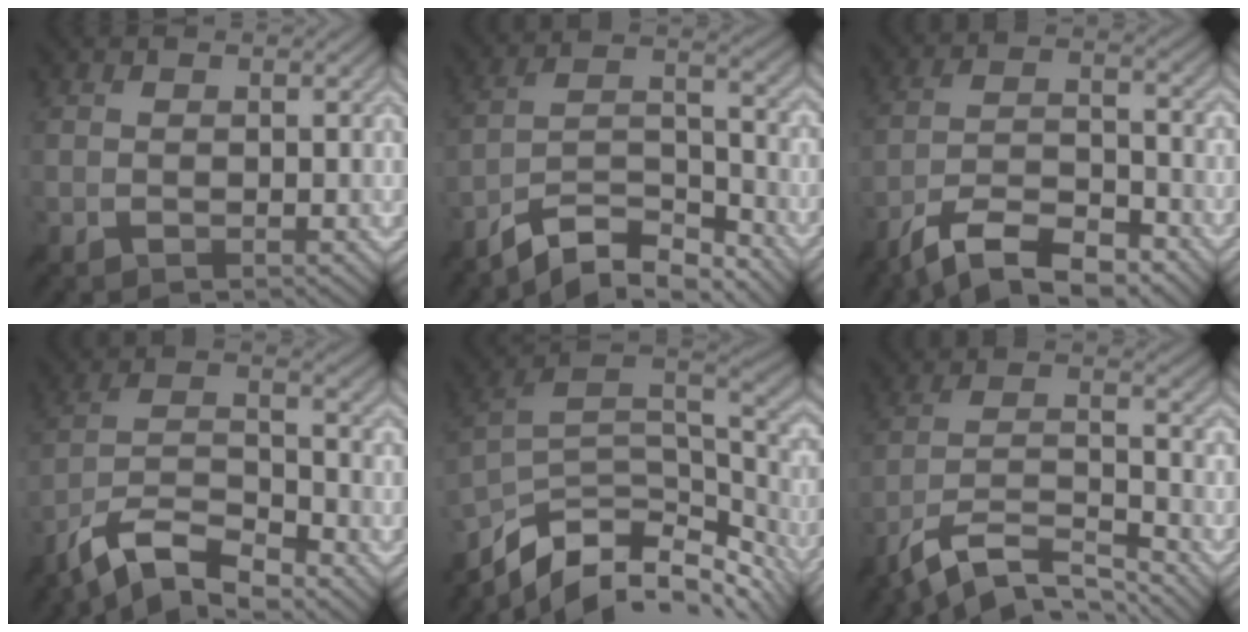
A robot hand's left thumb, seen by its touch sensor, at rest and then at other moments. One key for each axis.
{"total": 9.7, "fx": -8.2, "fy": 2.3, "fz": 4.7, "tx": -0.084, "ty": 0.010, "tz": -0.156}
{"total": 10.8, "fx": -8.3, "fy": 3.1, "fz": 6.1, "tx": -0.112, "ty": 0.001, "tz": -0.162}
{"total": 10.4, "fx": -8.4, "fy": 2.6, "fz": 5.6, "tx": -0.107, "ty": 0.005, "tz": -0.169}
{"total": 14.5, "fx": -8.1, "fy": 7.0, "fz": 9.8, "tx": -0.218, "ty": -0.033, "tz": -0.124}
{"total": 10.6, "fx": -8.1, "fy": 2.8, "fz": 6.2, "tx": -0.121, "ty": 0.000, "tz": -0.155}